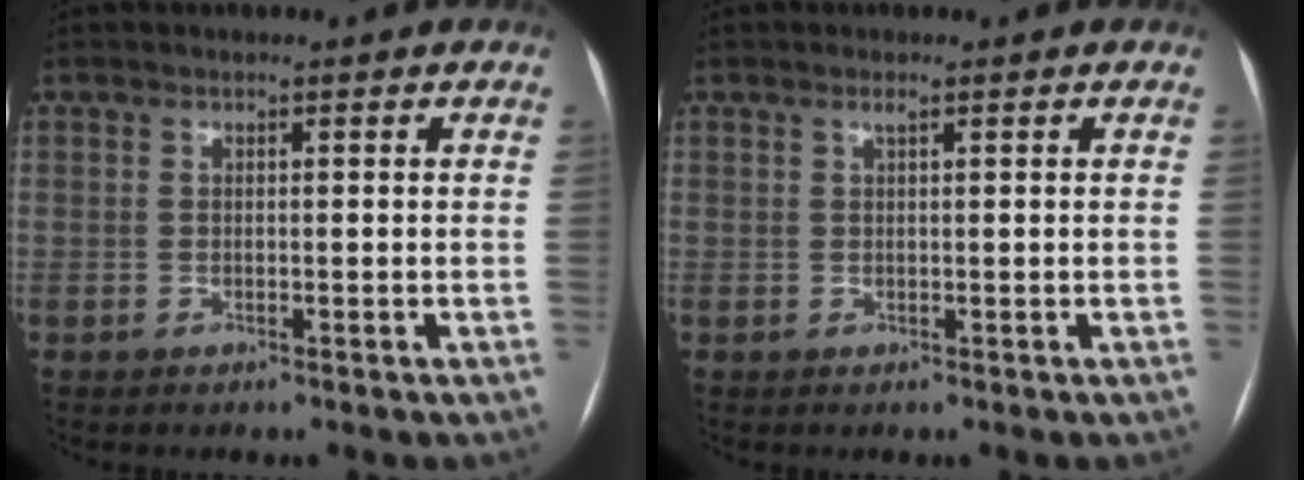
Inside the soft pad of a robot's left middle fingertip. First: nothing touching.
{"total": 0.7, "force": [0.4, 0.0, 0.6], "torque": [-0.014, 0.005, 0.010]}